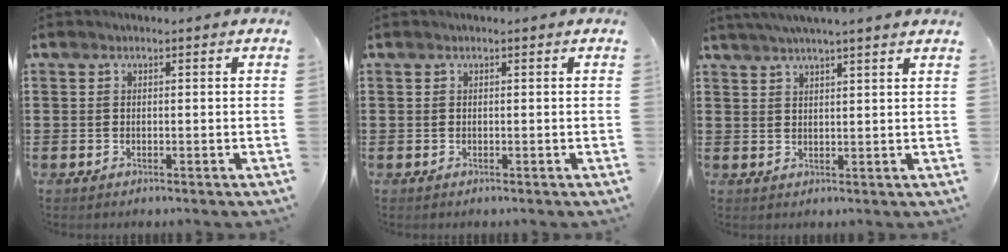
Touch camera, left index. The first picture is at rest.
{"total": 0.0}
{"total": 3.5, "force": [3.1, -0.6, 1.4], "torque": [-0.034, -0.003, 0.057]}